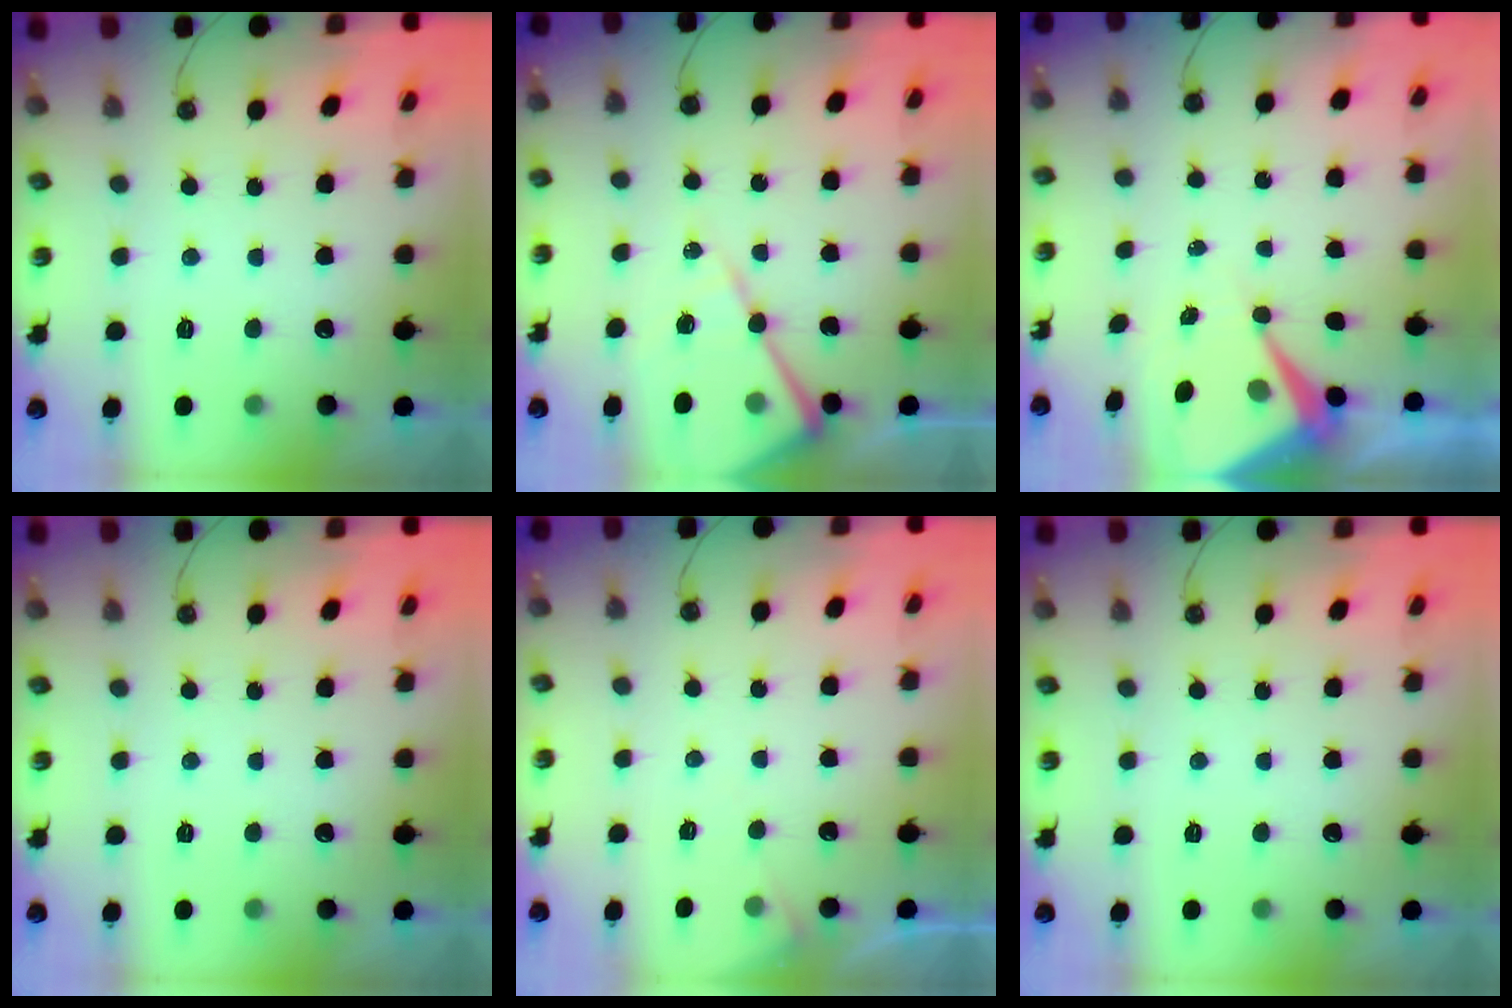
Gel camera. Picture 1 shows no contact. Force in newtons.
{"total": 13.8, "press": 13.8, "slide": 1.3}
{"total": 8.4, "press": 8.3, "slide": 0.9}
{"total": 0.0}
{"total": 3.8, "press": 3.8, "slide": 0.5}
{"total": 0.0}